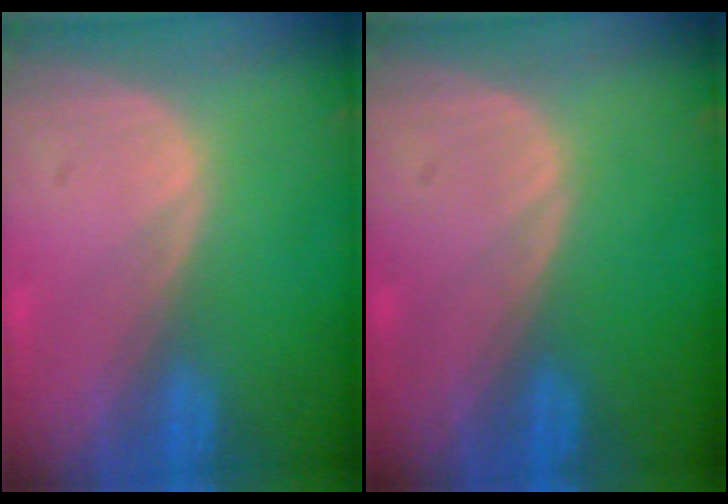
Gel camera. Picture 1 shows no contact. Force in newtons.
{"total": 0.0}